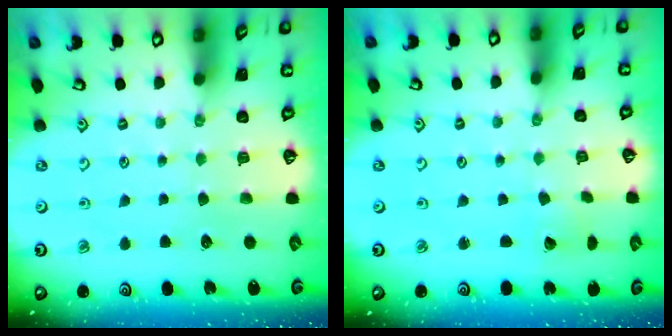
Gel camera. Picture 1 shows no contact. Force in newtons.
{"total": 2.6, "press": 2.6, "slide": 0.1}